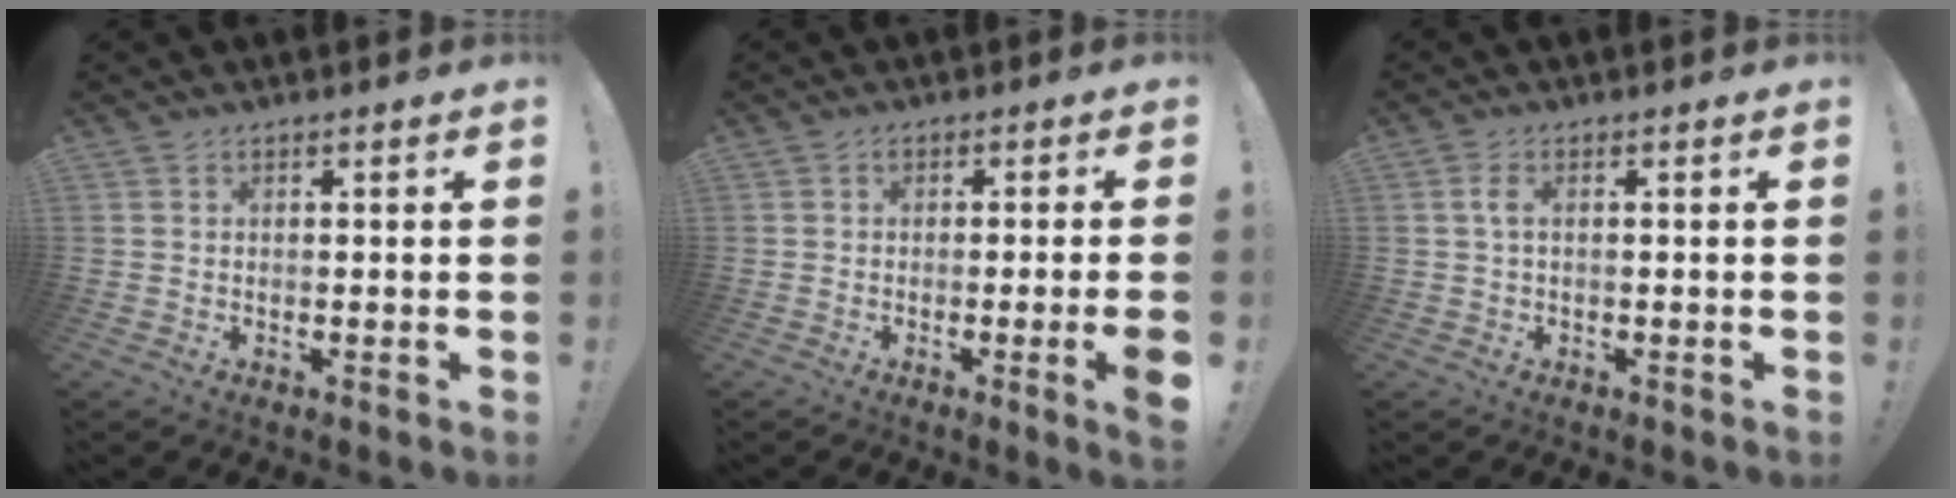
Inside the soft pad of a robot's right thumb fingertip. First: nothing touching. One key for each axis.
{"total": 4.2, "fx": -1.0, "fy": -0.1, "fz": 4.1, "tx": -0.060, "ty": -0.001, "tz": -0.013}
{"total": 2.3, "fx": 0.1, "fy": 0.9, "fz": 2.1, "tx": -0.041, "ty": 0.005, "tz": 0.002}